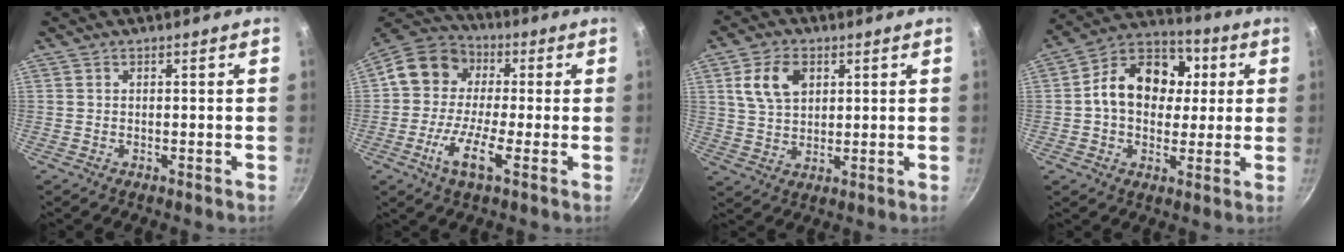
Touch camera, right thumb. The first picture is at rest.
{"total": 13.6, "force": [-2.1, 8.8, 10.2], "torque": [-0.166, 0.041, -0.060]}
{"total": 8.6, "force": [3.1, 5.7, 5.6], "torque": [-0.091, -0.004, 0.058]}
{"total": 15.8, "force": [2.0, 12.0, 10.0], "torque": [-0.127, 0.023, 0.012]}